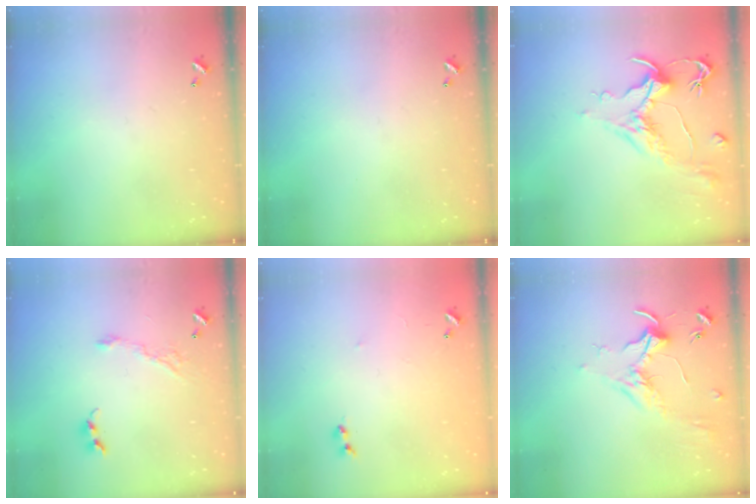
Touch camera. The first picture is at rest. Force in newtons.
{"total": 0.0}
{"total": 1.7, "press": 0.9, "slide": 1.5}
{"total": 5.0, "press": 4.9, "slide": 0.7}
{"total": 7.2, "press": 7.1, "slide": 0.7}
{"total": 1.7, "press": 1.5, "slide": 0.8}